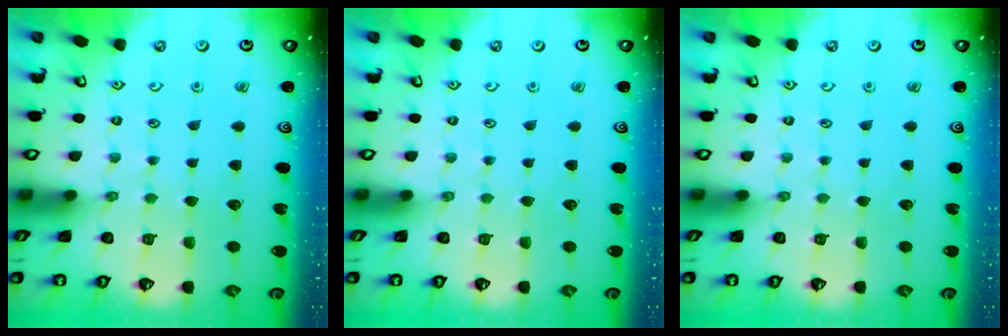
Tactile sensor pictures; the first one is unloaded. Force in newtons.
{"total": 0.0}
{"total": 0.0}